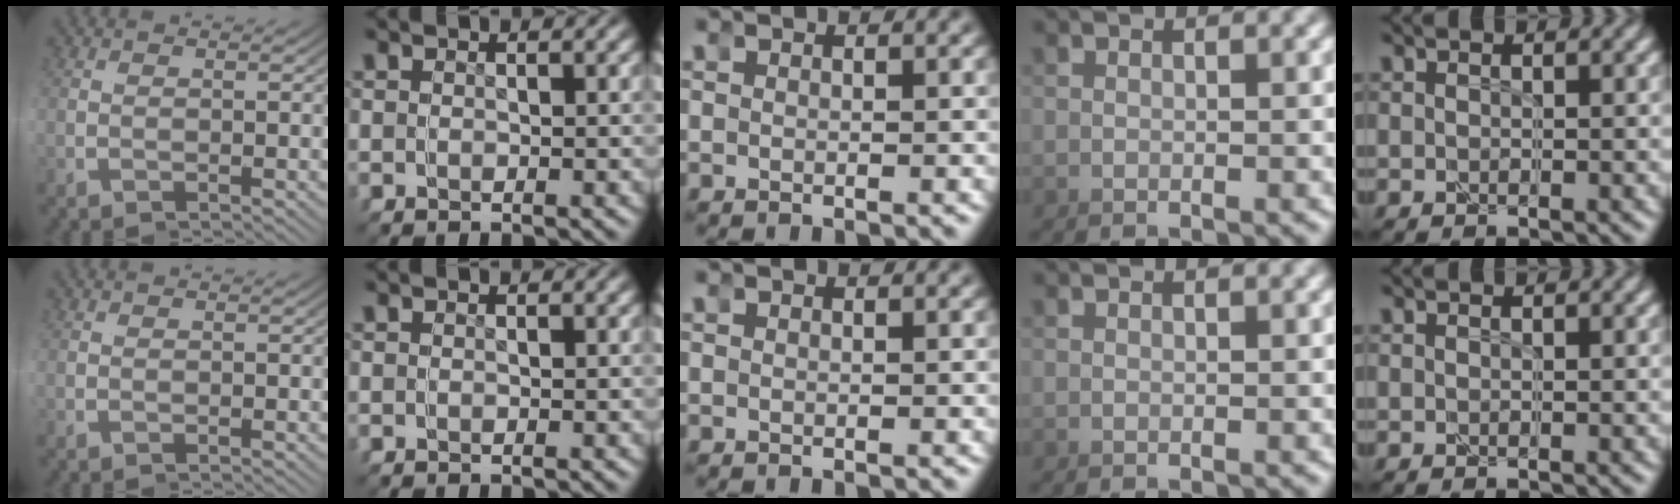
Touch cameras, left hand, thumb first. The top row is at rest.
{"ring": {"total": 4.5, "force": [1.3, -3.2, -3.0], "torque": [0.048, 0.021, 0.010]}}